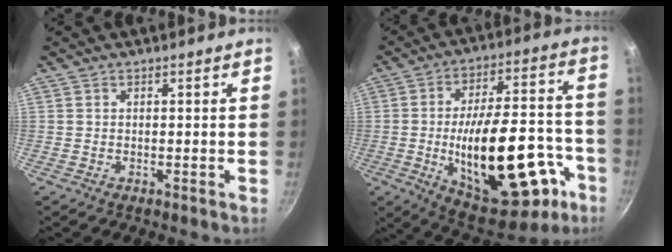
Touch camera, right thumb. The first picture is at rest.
{"total": 28.2, "force": [-9.1, 13.0, 23.3], "torque": [-0.306, 0.042, -0.108]}